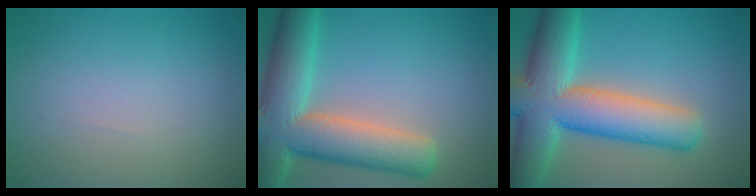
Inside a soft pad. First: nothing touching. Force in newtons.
{"total": 11.0, "press": 11.0, "slide": 0.9}
{"total": 11.8, "press": 11.8, "slide": 0.7}